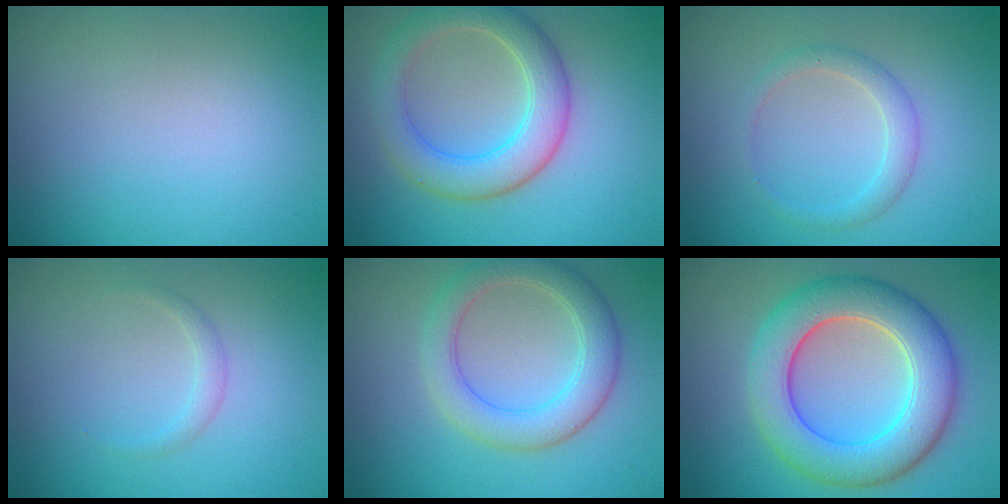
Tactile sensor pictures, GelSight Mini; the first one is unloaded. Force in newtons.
{"total": 5.2, "press": 5.2, "slide": 0.2}
{"total": 1.9, "press": 1.9, "slide": 0.0}
{"total": 0.5, "press": 0.5, "slide": 0.1}
{"total": 4.5, "press": 4.5, "slide": 0.3}
{"total": 8.3, "press": 8.3, "slide": 0.6}